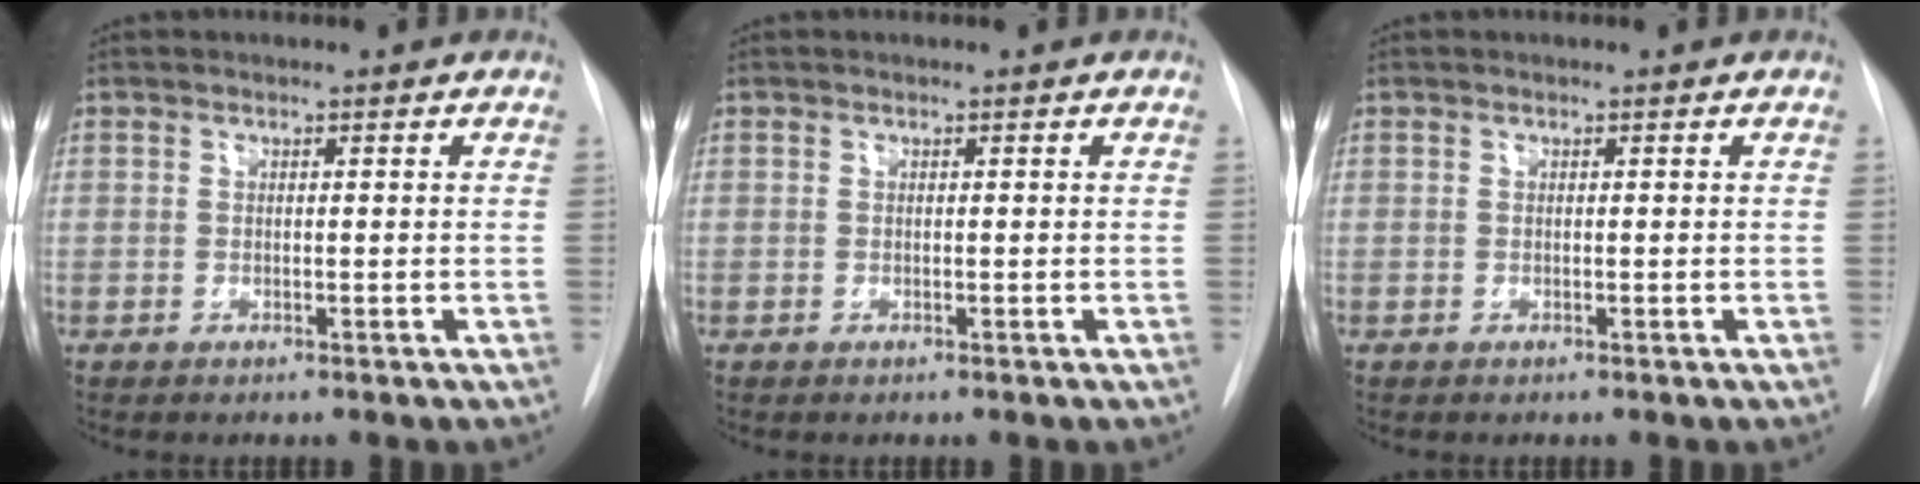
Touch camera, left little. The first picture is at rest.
{"total": 0.0}
{"total": 0.0}